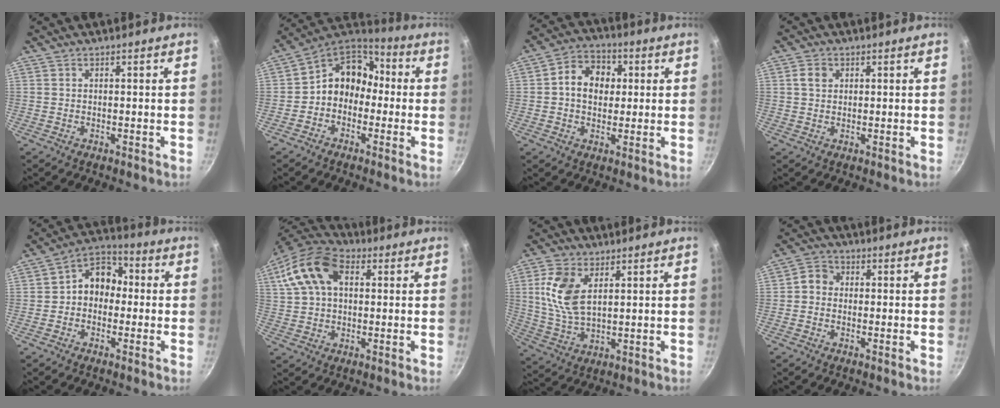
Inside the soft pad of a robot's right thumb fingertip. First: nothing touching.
{"total": 11.5, "force": [-1.3, 9.5, 6.4], "torque": [-0.065, 0.053, -0.046]}
{"total": 9.2, "force": [1.2, 7.2, 5.5], "torque": [-0.059, 0.012, 0.004]}
{"total": 2.7, "force": [0.9, 2.1, 1.5], "torque": [-0.017, 0.002, 0.015]}
{"total": 8.7, "force": [-0.2, 7.0, 5.2], "torque": [-0.032, 0.032, -0.027]}
{"total": 14.1, "force": [3.8, 9.1, 10.1], "torque": [-0.180, 0.023, 0.053]}
{"total": 10.3, "force": [3.1, 5.8, 8.0], "torque": [-0.159, -0.014, 0.066]}
{"total": 3.5, "force": [-0.2, 3.1, 1.7], "torque": [-0.019, 0.009, -0.018]}